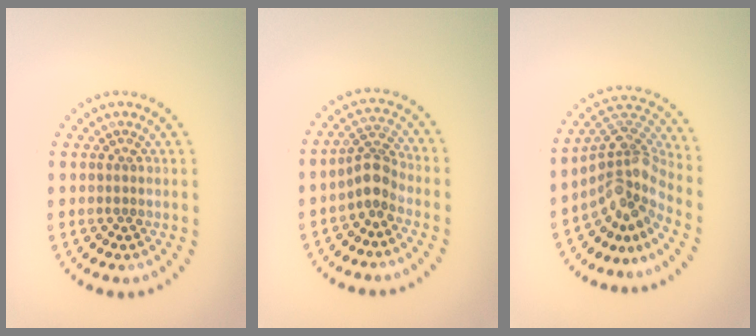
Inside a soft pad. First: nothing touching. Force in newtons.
{"total": 2.8, "press": 2.1, "slide": 1.9}
{"total": 4.7, "press": 3.0, "slide": 3.5}